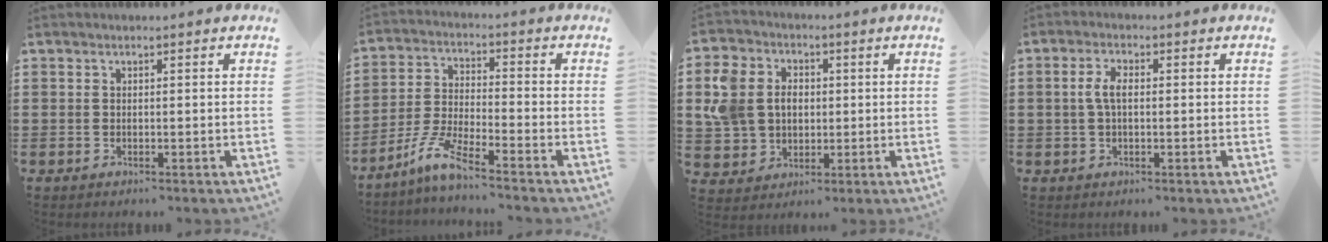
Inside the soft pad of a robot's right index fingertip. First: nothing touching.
{"total": 6.4, "force": [-5.2, 0.1, 3.7], "torque": [-0.103, -0.017, -0.109]}
{"total": 8.7, "force": [1.1, 7.6, 4.2], "torque": [-0.131, 0.020, 0.018]}
{"total": 3.7, "force": [0.1, 1.7, 3.3], "torque": [-0.080, 0.001, -0.005]}